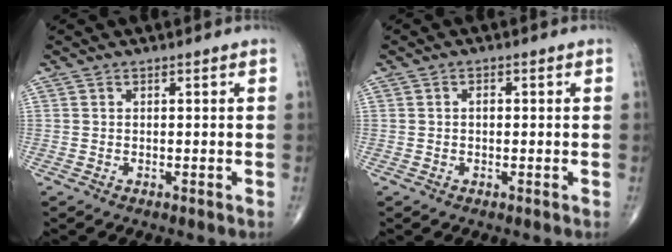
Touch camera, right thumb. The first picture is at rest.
{"total": 1.0, "force": [0.1, 0.6, 0.8], "torque": [-0.011, 0.002, -0.002]}